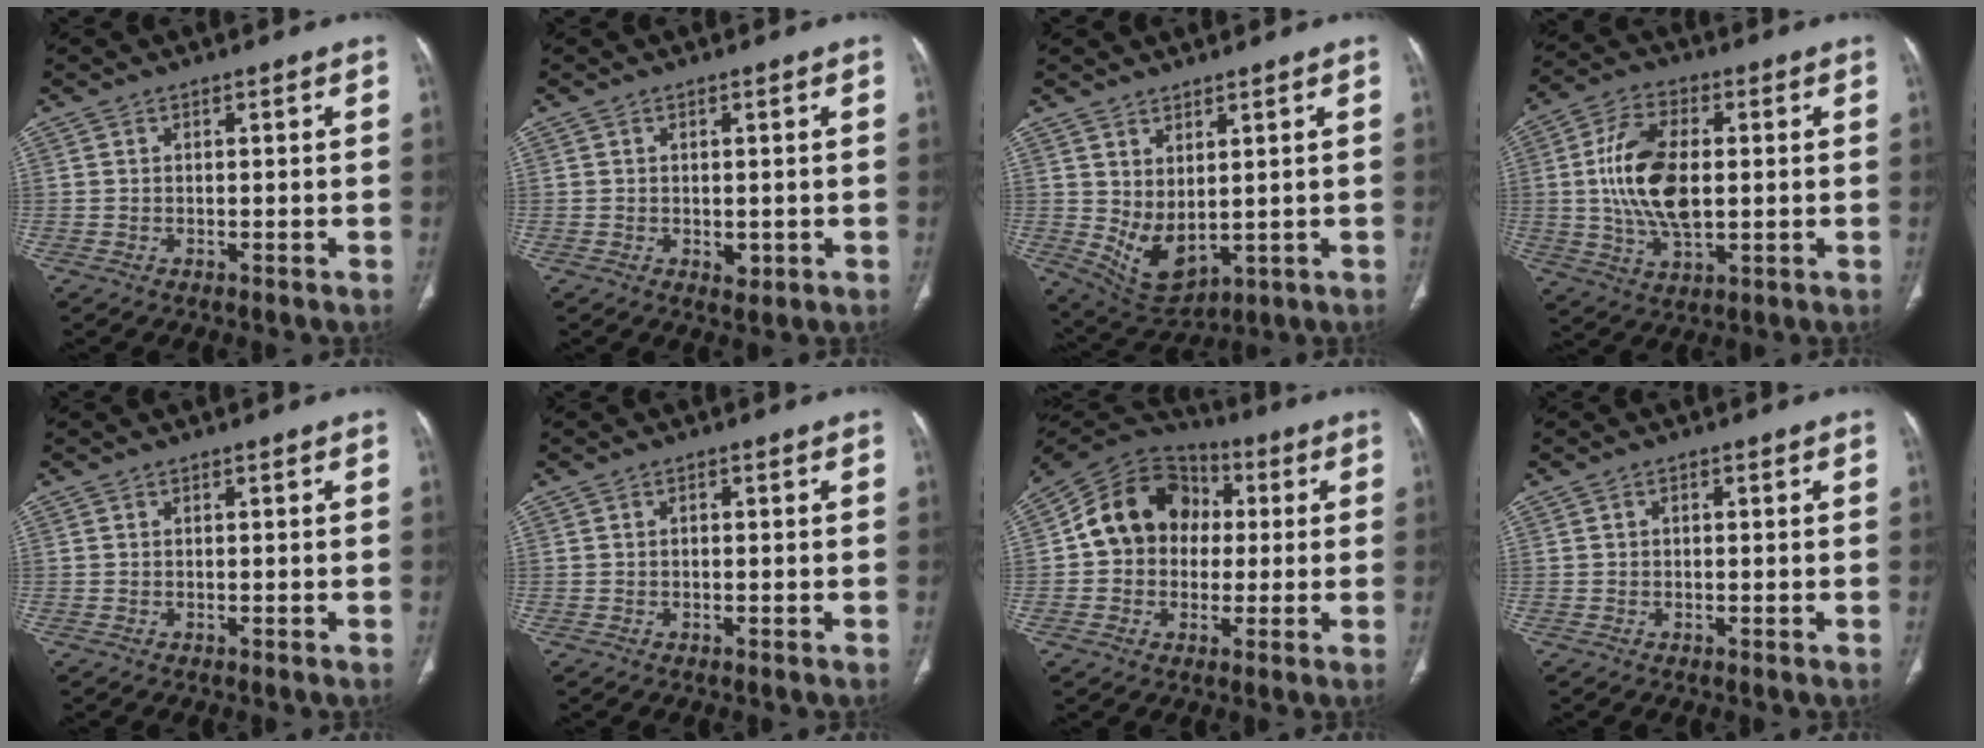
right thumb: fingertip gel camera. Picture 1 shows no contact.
{"total": 1.8, "force": [-0.2, 1.2, 1.4], "torque": [-0.012, -0.003, 0.003]}
{"total": 8.0, "force": [0.9, 4.3, 6.7], "torque": [-0.113, -0.020, 0.046]}
{"total": 14.4, "force": [0.8, 7.8, 12.1], "torque": [-0.231, 0.002, 0.016]}
{"total": 0.0}
{"total": 0.6, "force": [0.1, 0.4, 0.5], "torque": [-0.010, 0.001, 0.001]}
{"total": 14.9, "force": [1.4, 12.4, 8.1], "torque": [-0.106, 0.031, 0.015]}
{"total": 0.8, "force": [0.2, 0.5, 0.5], "torque": [-0.007, 0.005, 0.003]}